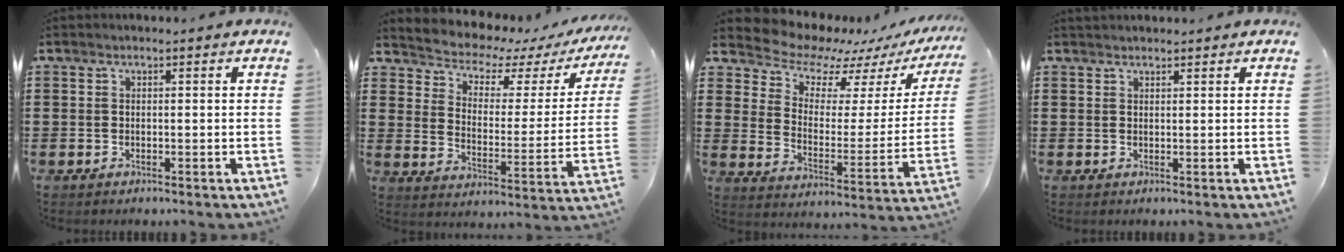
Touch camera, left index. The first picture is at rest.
{"total": 4.4, "force": [4.0, 1.6, 0.9], "torque": [-0.046, -0.033, 0.062]}
{"total": 8.3, "force": [7.7, 2.8, 1.5], "torque": [-0.063, -0.065, 0.131]}
{"total": 0.8, "force": [0.8, 0.1, 0.0], "torque": [-0.002, 0.000, 0.017]}